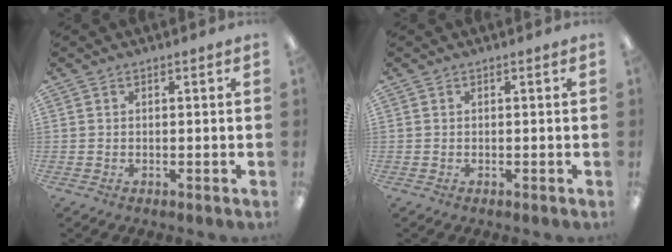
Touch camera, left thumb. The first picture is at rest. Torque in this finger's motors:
{"motor_torque": [-0.10, -0.06, 0.29, 0.24, 0.00]}